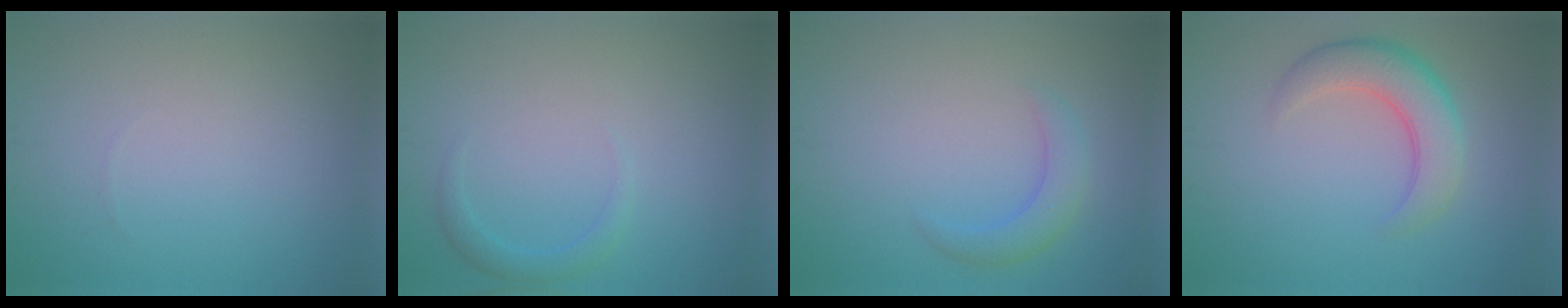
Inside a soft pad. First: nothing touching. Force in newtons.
{"total": 1.4, "press": 1.4, "slide": 0.1}
{"total": 2.5, "press": 2.5, "slide": 0.2}
{"total": 4.9, "press": 4.9, "slide": 0.2}